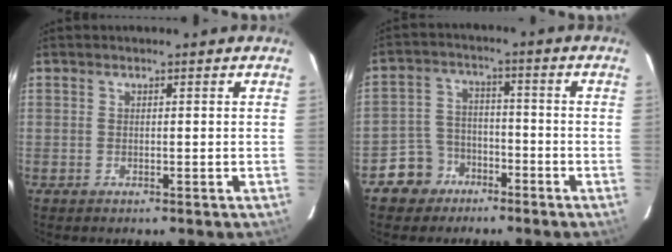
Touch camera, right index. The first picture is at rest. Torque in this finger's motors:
{"motor_torque": [-0.01, -0.12, -0.26, -0.17]}